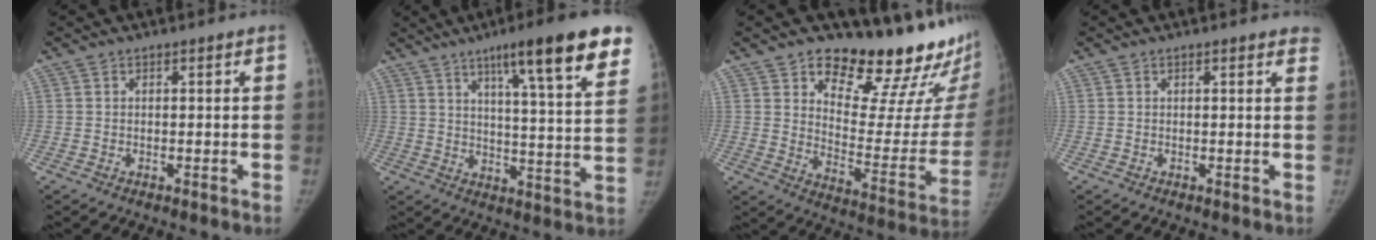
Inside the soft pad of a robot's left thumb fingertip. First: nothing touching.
{"total": 19.0, "force": [11.5, 2.6, 14.9], "torque": [-0.186, -0.040, 0.161]}
{"total": 24.4, "force": [18.1, 9.5, 13.3], "torque": [-0.129, -0.121, 0.242]}
{"total": 2.2, "force": [1.9, 0.8, 0.7], "torque": [0.013, -0.003, 0.007]}